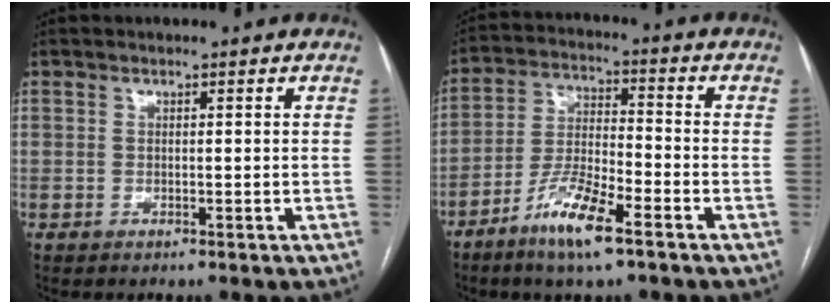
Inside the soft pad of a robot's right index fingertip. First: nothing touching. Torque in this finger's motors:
{"motor_torque": [0.80, -0.55, 0.22, 0.07]}